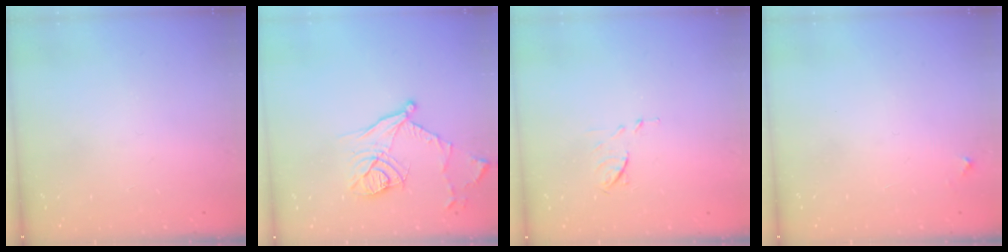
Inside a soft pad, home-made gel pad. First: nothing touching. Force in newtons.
{"total": 13.8, "press": 13.7, "slide": 1.8}
{"total": 6.2, "press": 6.2, "slide": 0.9}
{"total": 3.5, "press": 3.5, "slide": 0.3}